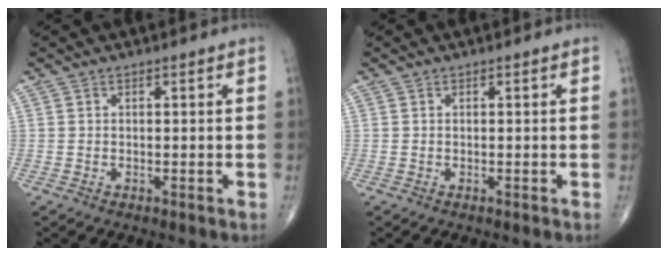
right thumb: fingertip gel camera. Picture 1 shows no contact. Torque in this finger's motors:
{"motor_torque": [0.05, -0.17, 0.15, 0.03, -0.07]}